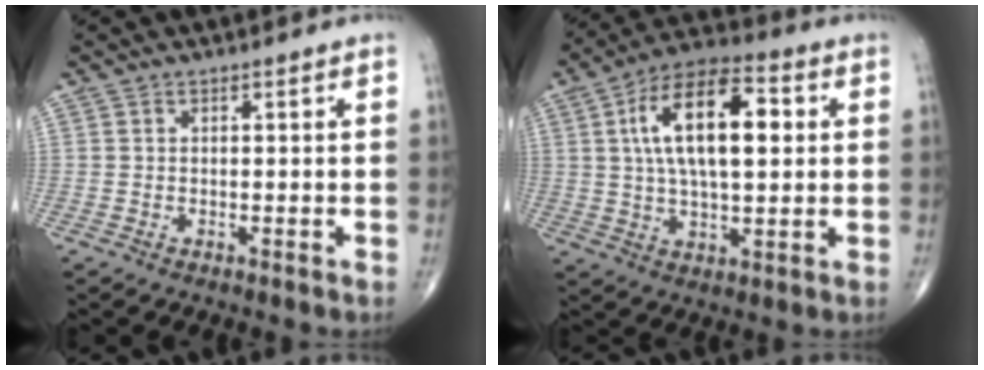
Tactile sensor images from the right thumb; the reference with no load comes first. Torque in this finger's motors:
{"motor_torque": [0.19, 3.33, 1.89, 0.63, 0.59]}